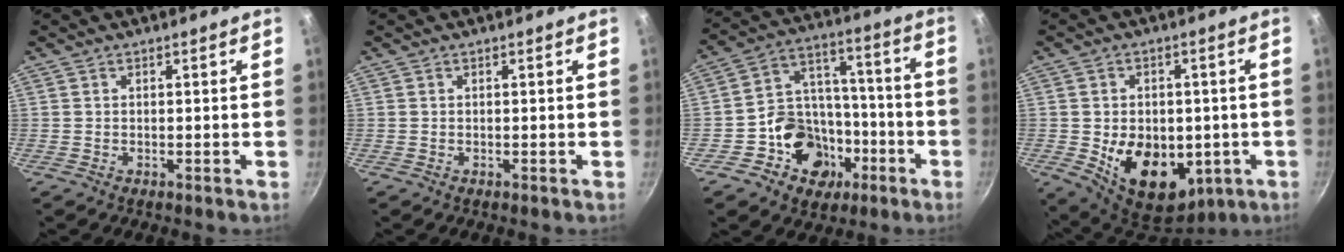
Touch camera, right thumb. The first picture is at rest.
{"total": 0.0}
{"total": 15.3, "force": [-6.1, 12.6, 6.0], "torque": [-0.048, 0.058, -0.094]}
{"total": 16.5, "force": [-2.9, 11.7, 11.2], "torque": [-0.143, -0.012, -0.022]}